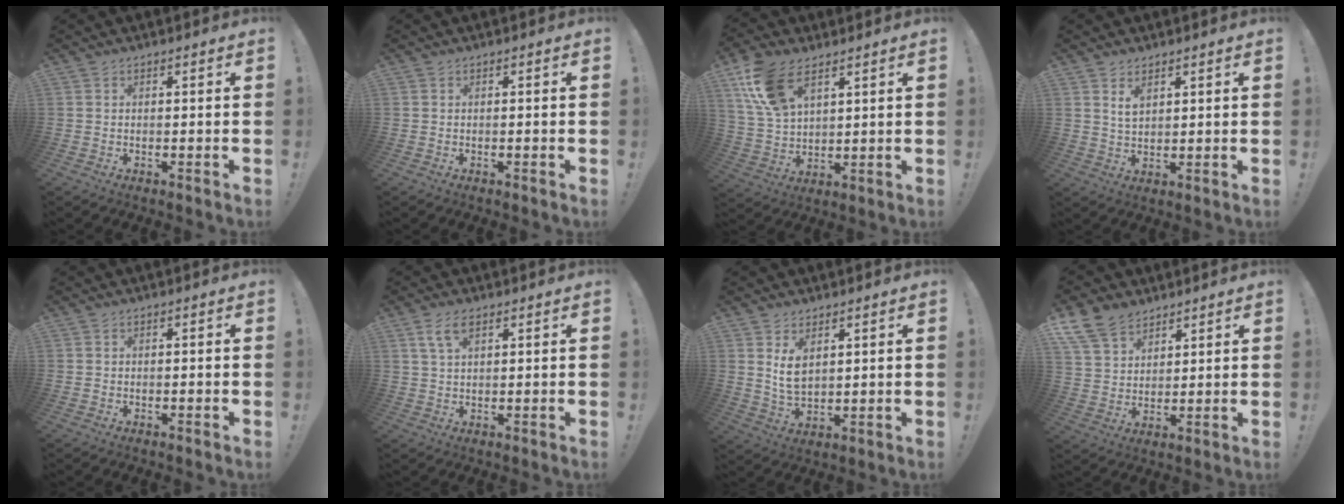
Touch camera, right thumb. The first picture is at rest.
{"total": 0.0}
{"total": 14.0, "force": [7.5, 7.9, 8.9], "torque": [-0.178, -0.020, 0.145]}
{"total": 4.2, "force": [2.6, 2.4, 2.2], "torque": [-0.028, -0.013, 0.044]}
{"total": 1.0, "force": [-0.8, 0.3, 0.4], "torque": [-0.009, 0.003, -0.014]}
{"total": 5.5, "force": [2.6, 2.4, 4.2], "torque": [-0.076, 0.001, 0.048]}
{"total": 6.6, "force": [3.2, 3.9, 4.2], "torque": [-0.067, -0.017, 0.056]}
{"total": 11.0, "force": [7.8, 6.8, 3.8], "torque": [-0.079, -0.044, 0.155]}